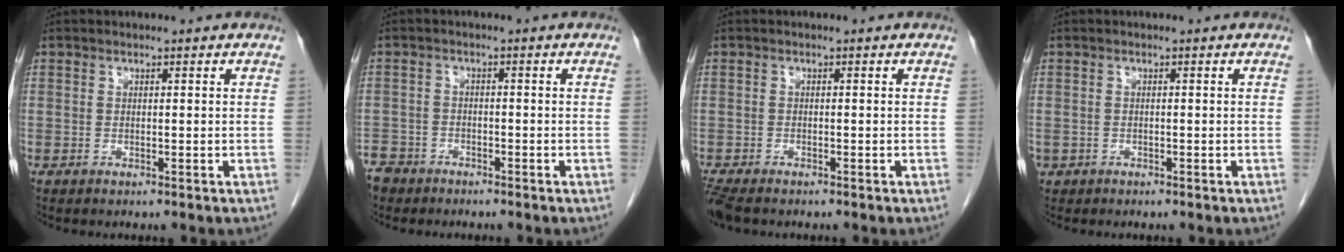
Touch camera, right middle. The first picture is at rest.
{"total": 4.9, "force": [-4.0, 2.7, 0.0], "torque": [-0.004, 0.000, -0.080]}
{"total": 3.6, "force": [-3.0, 1.0, 1.7], "torque": [-0.039, -0.012, -0.054]}
{"total": 0.9, "force": [-0.5, 0.7, 0.0], "torque": [-0.010, 0.004, -0.005]}